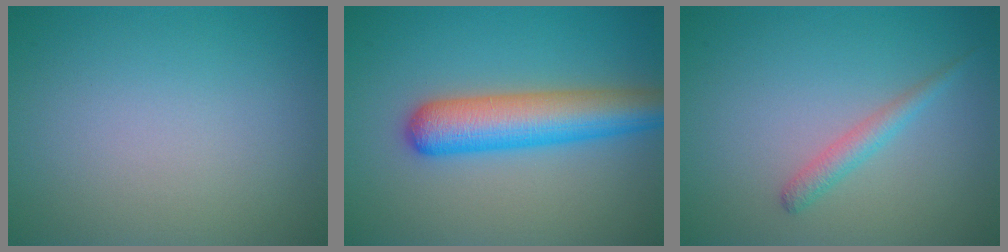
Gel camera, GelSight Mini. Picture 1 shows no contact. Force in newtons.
{"total": 6.5, "press": 6.5, "slide": 0.3}
{"total": 1.6, "press": 1.6, "slide": 0.1}